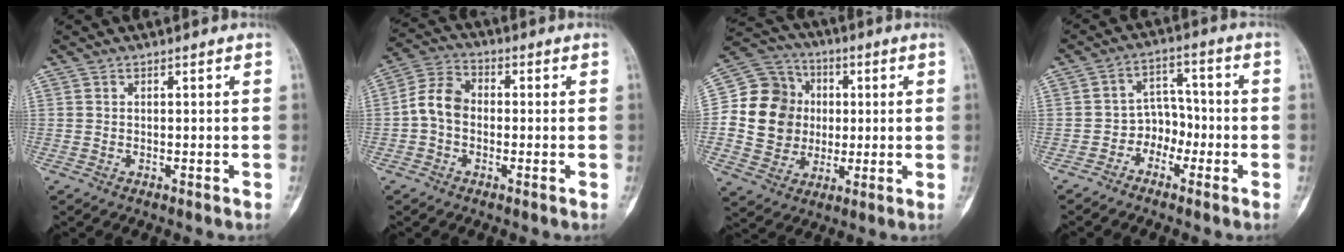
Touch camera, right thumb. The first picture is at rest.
{"total": 7.1, "force": [-0.9, 5.3, 4.6], "torque": [-0.078, 0.025, -0.032]}
{"total": 15.4, "force": [0.8, 14.0, 6.5], "torque": [-0.084, 0.021, 0.019]}
{"total": 5.7, "force": [-2.8, 4.5, 2.1], "torque": [0.010, 0.034, -0.059]}